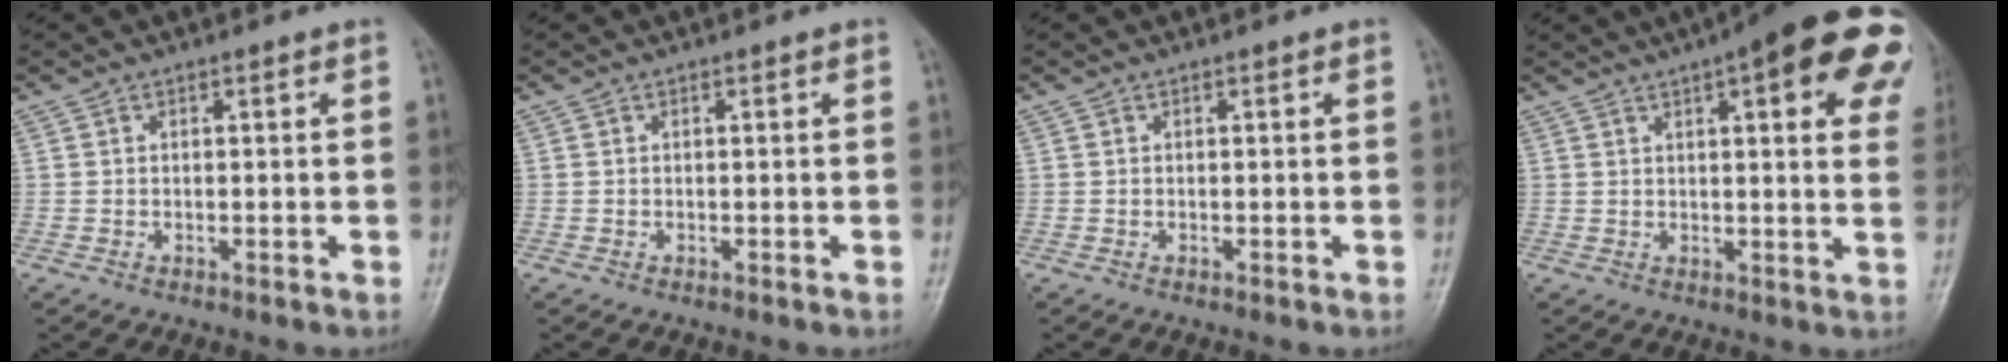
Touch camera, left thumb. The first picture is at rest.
{"total": 0.0}
{"total": 0.0}
{"total": 20.8, "force": [9.2, 6.0, 17.7], "torque": [-0.205, 0.002, 0.107]}